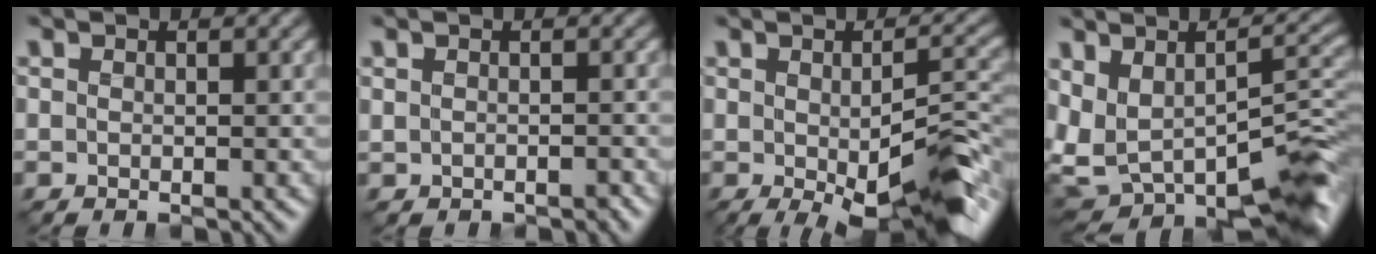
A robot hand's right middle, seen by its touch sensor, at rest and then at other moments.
{"total": 1.2, "force": [-0.4, 0.8, 0.8], "torque": [-0.014, -0.005, -0.003]}
{"total": 8.5, "force": [-2.8, 2.2, 7.7], "torque": [-0.117, -0.011, -0.043]}
{"total": 12.7, "force": [-4.1, 6.0, 10.5], "torque": [-0.186, -0.013, -0.050]}